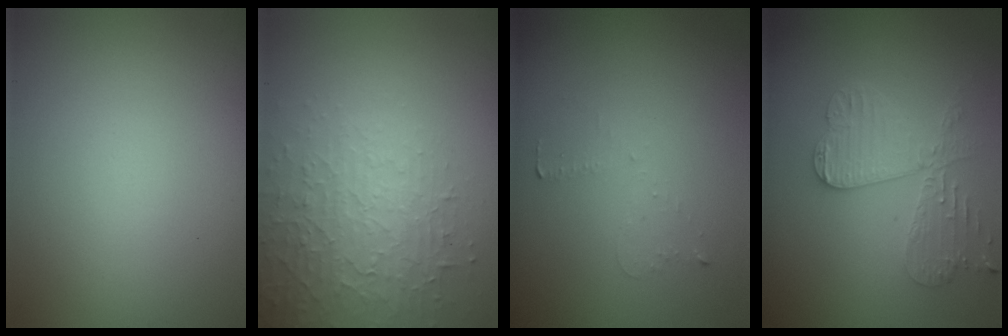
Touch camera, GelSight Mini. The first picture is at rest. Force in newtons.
{"total": 4.5, "press": 3.6, "slide": 2.7}
{"total": 0.7, "press": 0.6, "slide": 0.4}
{"total": 4.0, "press": 3.7, "slide": 1.5}